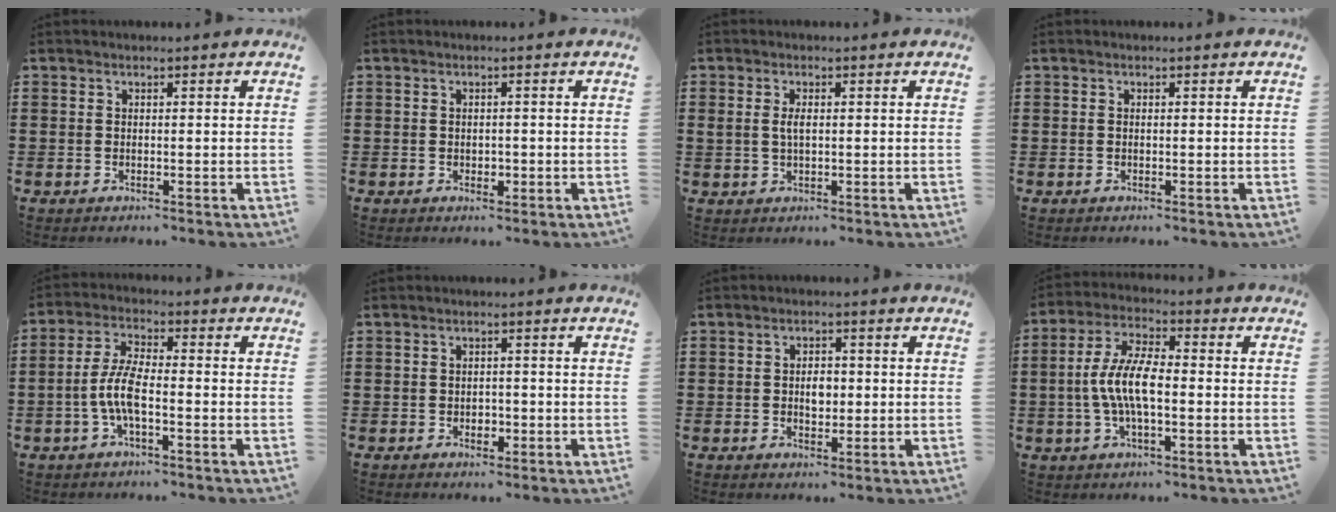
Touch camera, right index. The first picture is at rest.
{"total": 1.0, "force": [-0.1, 0.9, 0.5], "torque": [-0.010, 0.002, -0.001]}
{"total": 2.1, "force": [0.5, 0.9, 1.8], "torque": [-0.046, 0.004, 0.005]}
{"total": 0.0}
{"total": 6.2, "force": [-1.7, 2.0, 5.6], "torque": [-0.138, -0.009, -0.041]}
{"total": 1.4, "force": [-0.4, 1.1, 0.8], "torque": [-0.016, 0.001, -0.008]}
{"total": 2.7, "force": [0.0, 1.6, 2.2], "torque": [-0.034, 0.002, -0.003]}
{"total": 8.4, "force": [-1.1, 3.1, 7.8], "torque": [-0.177, -0.005, -0.027]}